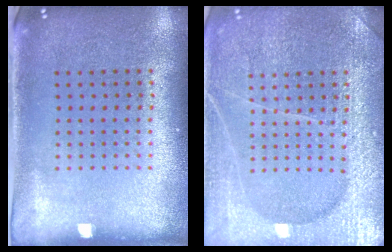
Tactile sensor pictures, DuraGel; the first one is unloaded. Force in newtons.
{"total": 4.9, "press": 4.9, "slide": 0.5}